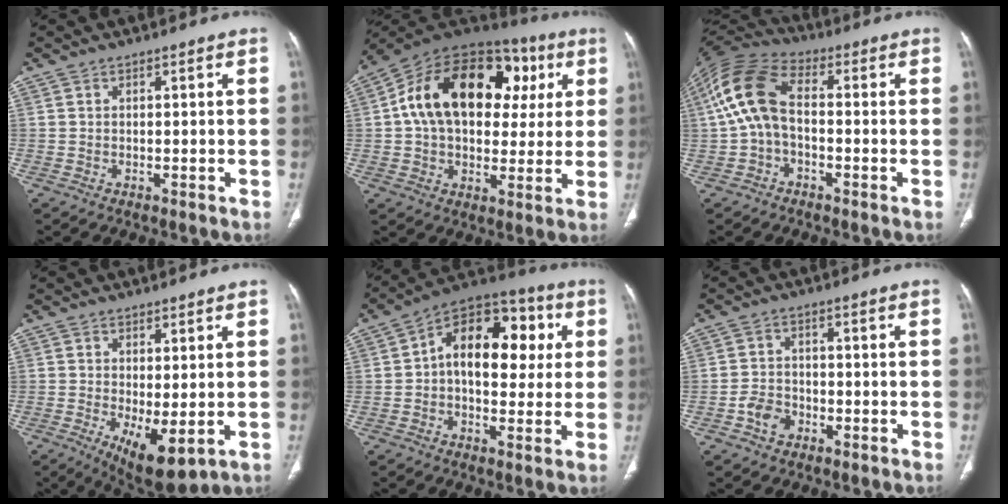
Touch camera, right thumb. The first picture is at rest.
{"total": 26.5, "force": [5.9, 16.9, 19.5], "torque": [-0.291, 0.043, 0.090]}
{"total": 12.4, "force": [-0.7, 7.5, 9.9], "torque": [-0.199, 0.036, -0.023]}
{"total": 8.5, "force": [-1.9, 3.3, 7.5], "torque": [-0.120, -0.021, -0.015]}
{"total": 17.7, "force": [2.5, 11.0, 13.6], "torque": [-0.161, 0.031, 0.029]}
{"total": 4.5, "force": [-2.0, 3.4, 2.1], "torque": [-0.028, 0.018, -0.036]}